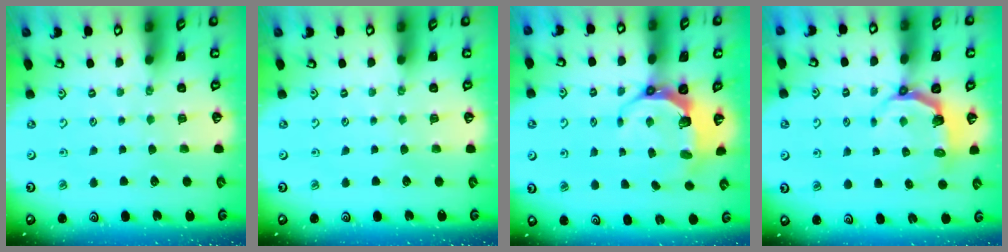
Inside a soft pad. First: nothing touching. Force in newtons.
{"total": 0.0}
{"total": 8.1, "press": 6.9, "slide": 4.2}
{"total": 4.6, "press": 3.0, "slide": 3.4}